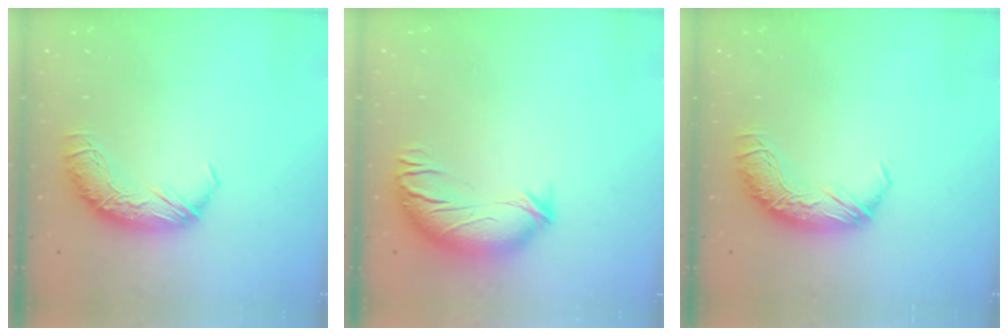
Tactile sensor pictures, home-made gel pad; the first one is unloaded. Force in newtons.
{"total": 3.5, "press": 2.7, "slide": 2.3}
{"total": 0.0}